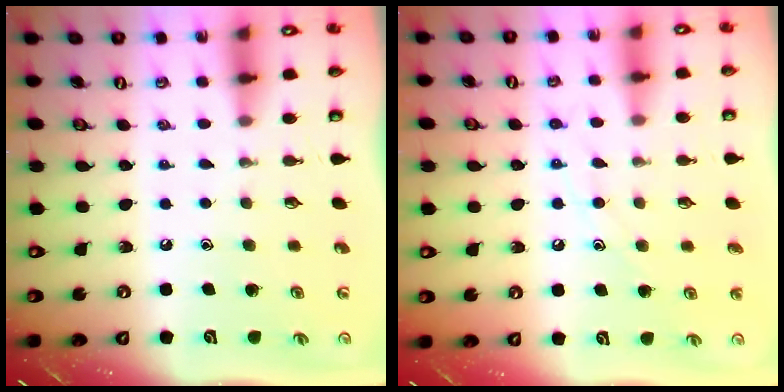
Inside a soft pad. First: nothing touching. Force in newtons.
{"total": 7.9, "press": 7.9, "slide": 0.6}